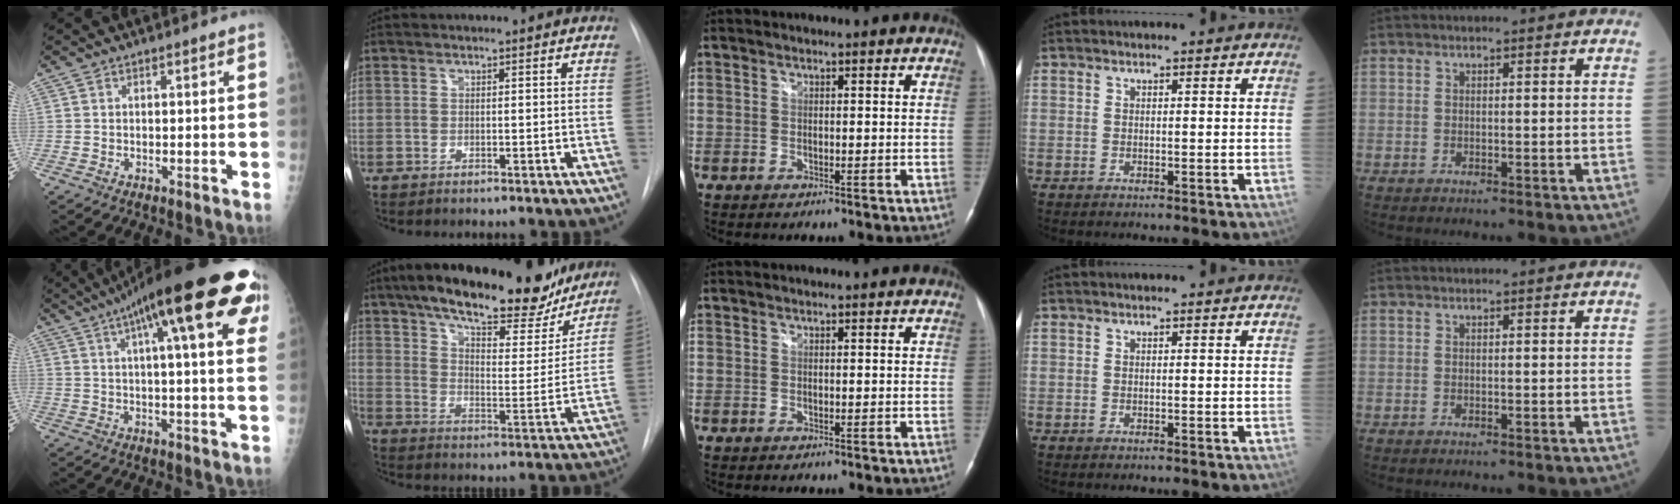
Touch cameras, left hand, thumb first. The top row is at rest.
{"thumb": {"total": 26.5, "force": [12.8, 6.2, 22.3], "torque": [-0.295, 0.017, 0.171]}, "index": {"total": 26.8, "force": [21.2, 7.9, 14.4], "torque": [-0.232, 0.011, 0.287]}}